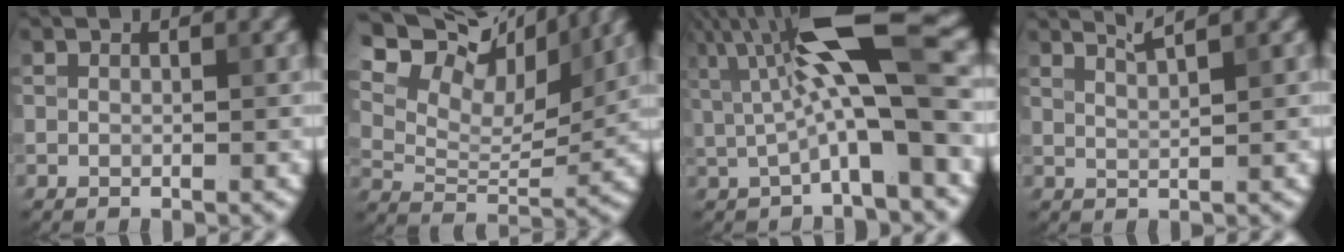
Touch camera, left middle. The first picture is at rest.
{"total": 13.1, "force": [7.0, 7.2, 8.3], "torque": [-0.172, 0.048, 0.108]}
{"total": 10.2, "force": [1.5, 2.6, 9.8], "torque": [-0.161, 0.009, 0.020]}
{"total": 1.7, "force": [1.2, 0.1, 1.2], "torque": [-0.012, 0.011, 0.020]}